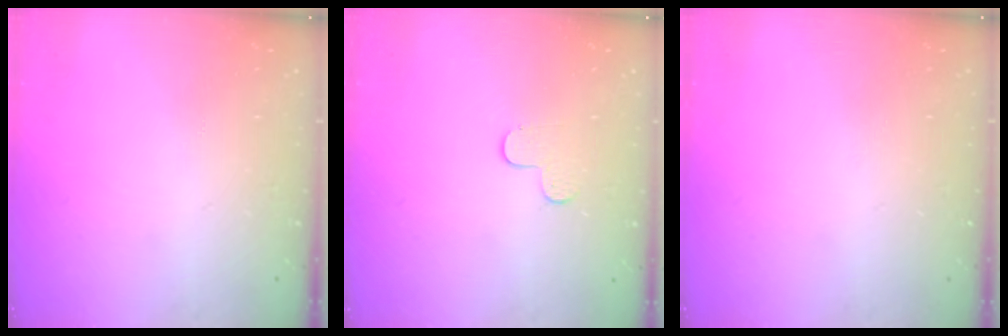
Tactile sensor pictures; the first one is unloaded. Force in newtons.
{"total": 4.6, "press": 4.6, "slide": 0.5}
{"total": 0.0}